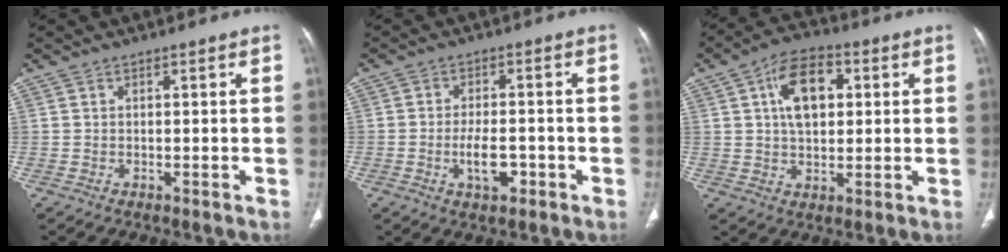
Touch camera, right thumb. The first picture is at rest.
{"total": 5.6, "force": [-2.0, 2.8, 4.4], "torque": [-0.070, 0.010, -0.030]}
{"total": 11.2, "force": [2.9, 6.7, 8.4], "torque": [-0.118, 0.008, 0.042]}